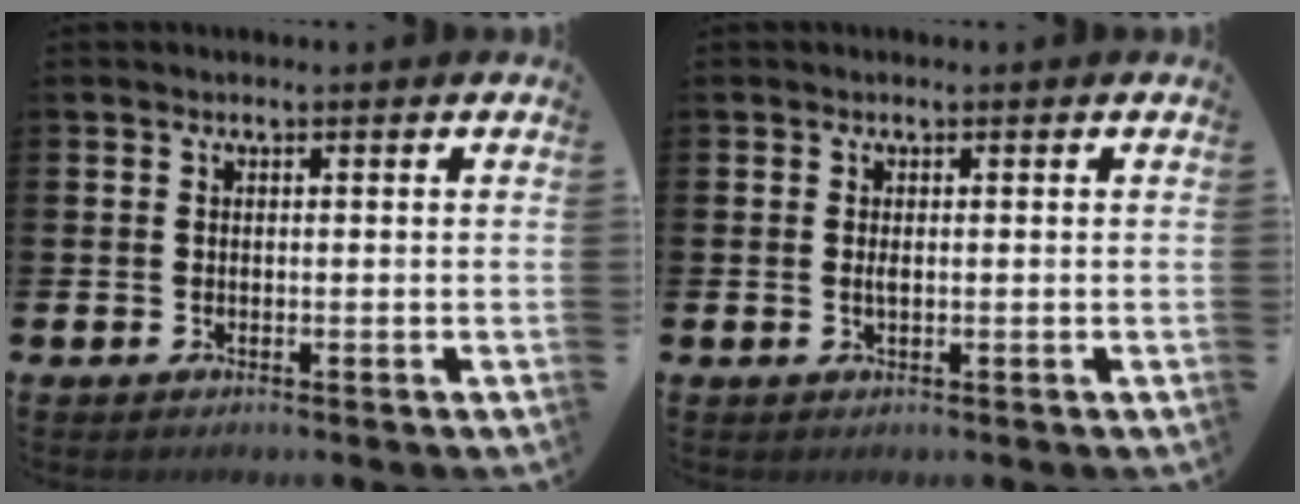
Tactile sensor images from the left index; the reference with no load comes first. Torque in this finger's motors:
{"motor_torque": [0.12, -0.18, 0.00, 0.02]}